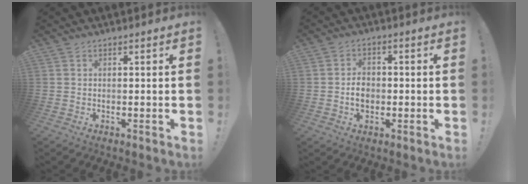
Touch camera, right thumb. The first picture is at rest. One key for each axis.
{"total": 4.8, "fx": -0.9, "fy": 3.6, "fz": 3.1, "tx": -0.039, "ty": 0.001, "tz": -0.020}